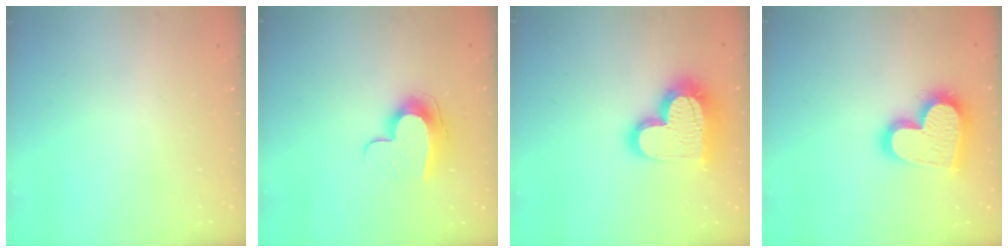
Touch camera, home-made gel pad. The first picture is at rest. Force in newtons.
{"total": 10.2, "press": 10.2, "slide": 0.1}
{"total": 21.1, "press": 21.1, "slide": 1.5}
{"total": 20.6, "press": 20.5, "slide": 1.4}